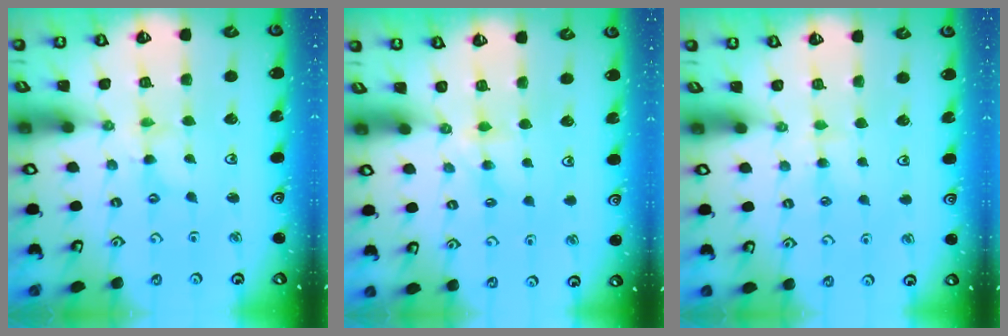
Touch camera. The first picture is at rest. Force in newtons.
{"total": 3.6, "press": 3.6, "slide": 0.3}
{"total": 2.5, "press": 2.5, "slide": 0.4}